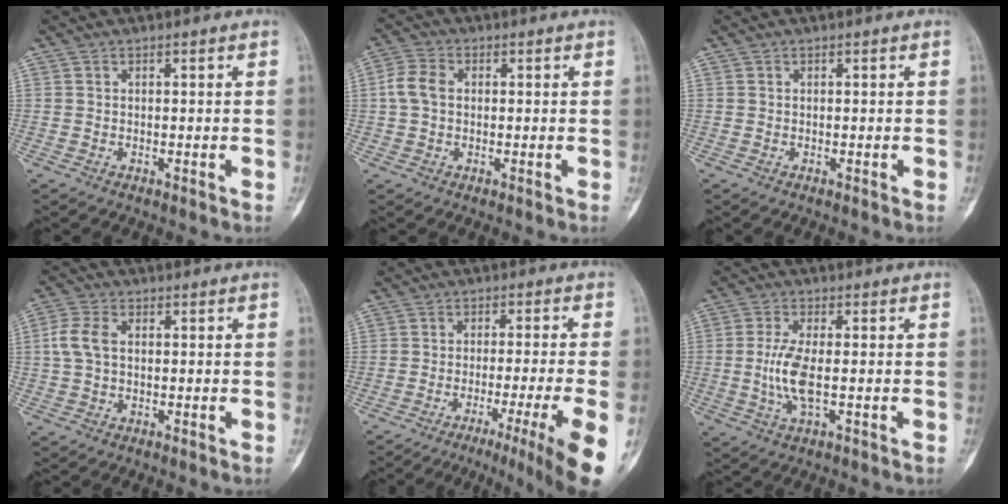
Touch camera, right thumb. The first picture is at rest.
{"total": 5.0, "force": [0.3, 3.6, 3.5], "torque": [-0.077, 0.014, 0.001]}
{"total": 0.0}
{"total": 5.0, "force": [0.5, 3.1, 3.9], "torque": [-0.096, 0.012, 0.007]}
{"total": 13.2, "force": [-6.5, -0.7, 11.5], "torque": [-0.143, -0.001, -0.096]}
{"total": 6.3, "force": [-0.7, 2.0, 6.0], "torque": [-0.137, -0.005, -0.015]}